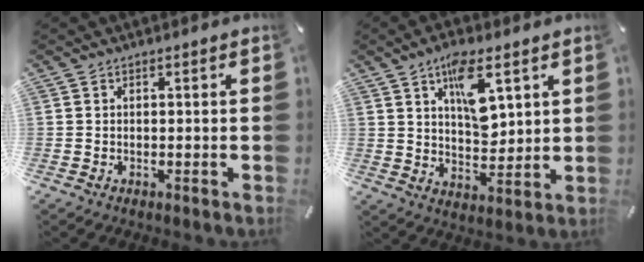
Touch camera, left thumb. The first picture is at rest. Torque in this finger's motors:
{"motor_torque": [1.52, 1.49, 1.21, -0.66, 0.15]}